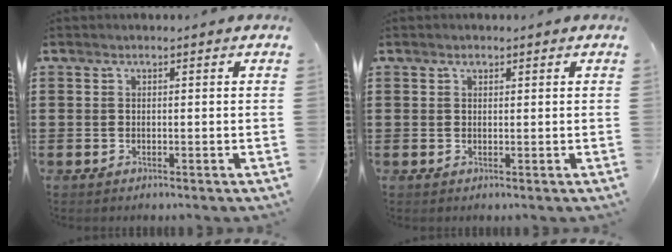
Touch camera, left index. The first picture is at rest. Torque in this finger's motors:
{"motor_torque": [0.03, -0.01, -0.02, -0.01]}